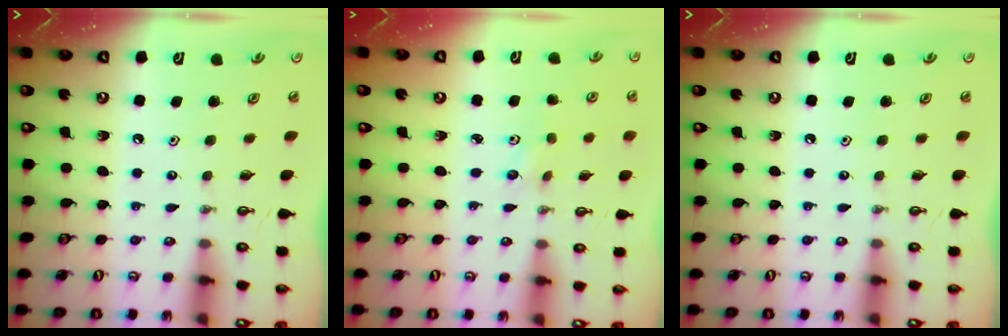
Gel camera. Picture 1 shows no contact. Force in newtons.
{"total": 4.8, "press": 4.2, "slide": 2.5}
{"total": 0.0}